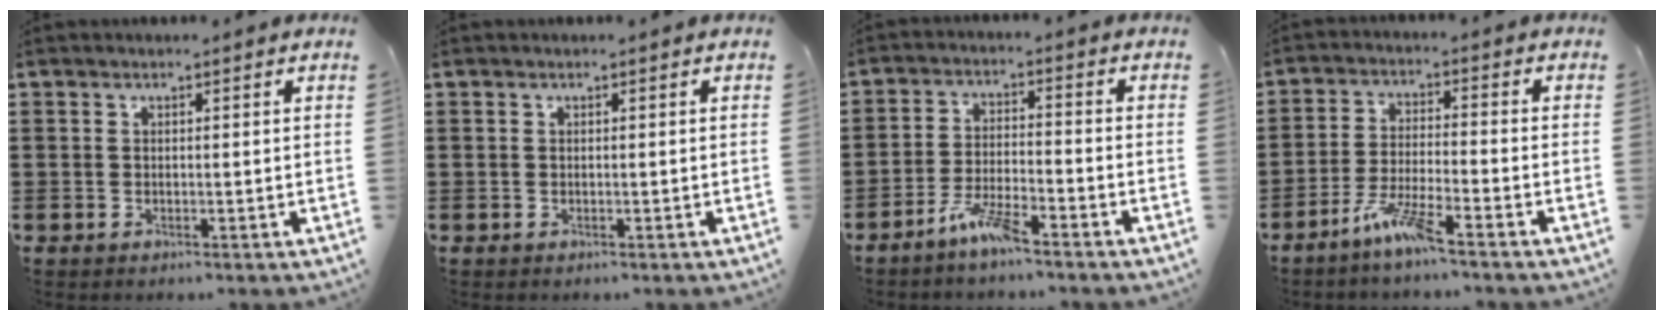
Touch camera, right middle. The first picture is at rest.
{"total": 0.0}
{"total": 5.3, "force": [-4.2, 0.6, 3.2], "torque": [-0.080, -0.004, -0.083]}
{"total": 6.0, "force": [-4.4, 0.2, 4.1], "torque": [-0.092, -0.009, -0.084]}